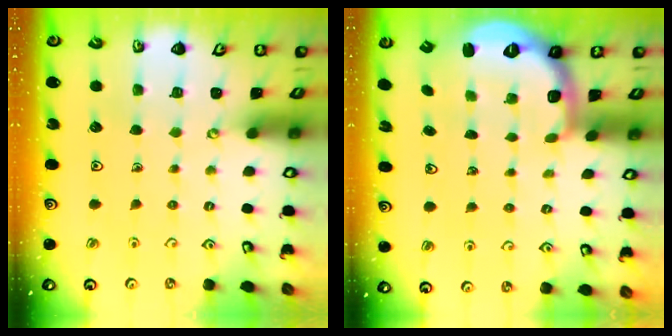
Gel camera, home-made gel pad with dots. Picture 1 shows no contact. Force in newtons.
{"total": 2.7, "press": 1.7, "slide": 2.1}